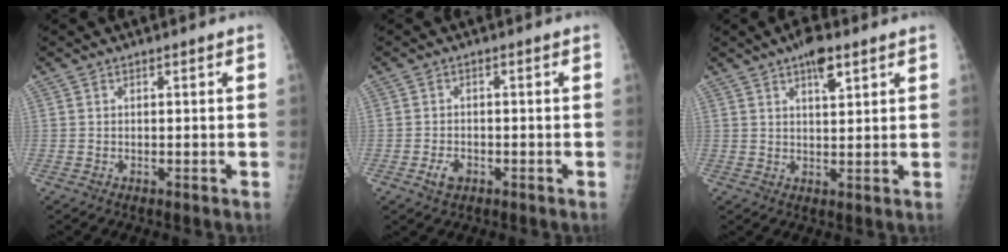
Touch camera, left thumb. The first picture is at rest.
{"total": 2.8, "force": [-1.4, 1.9, 1.6], "torque": [-0.026, 0.004, -0.020]}
{"total": 5.6, "force": [3.2, 2.0, 4.1], "torque": [-0.054, -0.010, 0.048]}